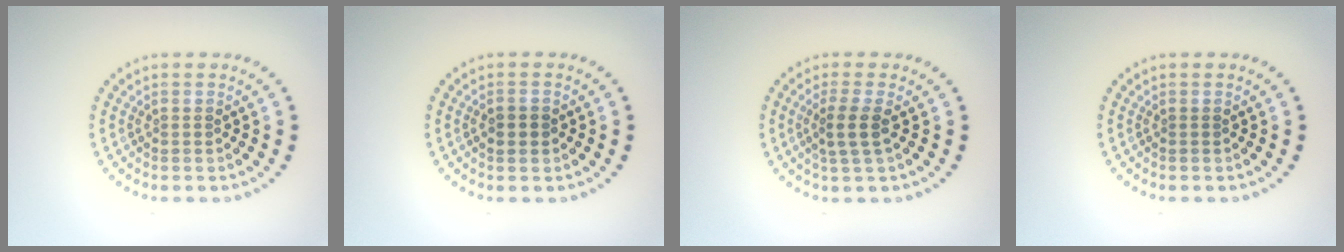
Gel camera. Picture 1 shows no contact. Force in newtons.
{"total": 1.5, "press": 1.5, "slide": 0.2}
{"total": 2.2, "press": 1.9, "slide": 1.2}
{"total": 0.0}